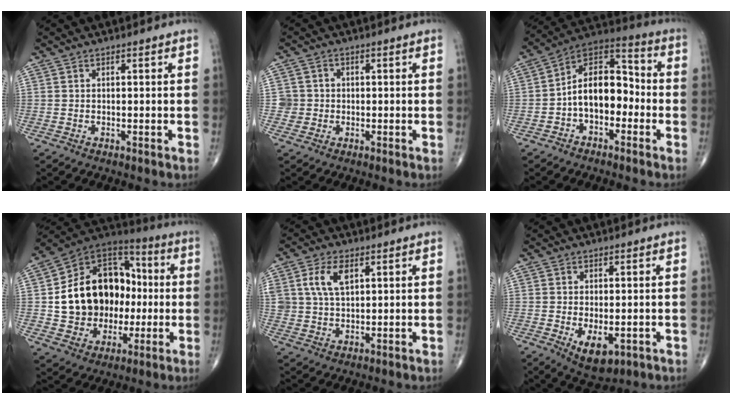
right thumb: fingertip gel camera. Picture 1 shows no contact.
{"total": 2.9, "force": [-0.2, 2.9, 0.0], "torque": [0.026, 0.009, -0.006]}
{"total": 13.7, "force": [-2.1, 8.4, 10.6], "torque": [-0.145, 0.048, -0.049]}
{"total": 21.8, "force": [-0.2, 17.0, 13.7], "torque": [-0.182, 0.036, 0.009]}
{"total": 6.8, "force": [2.5, 3.8, 5.1], "torque": [-0.096, -0.003, 0.051]}
{"total": 6.8, "force": [-2.0, 3.6, 5.4], "torque": [-0.077, -0.008, -0.020]}